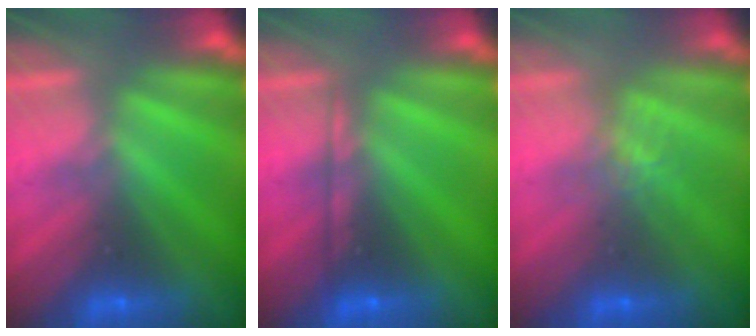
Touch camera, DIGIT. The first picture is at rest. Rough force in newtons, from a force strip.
{"total": 2.1}
{"total": 1.2}